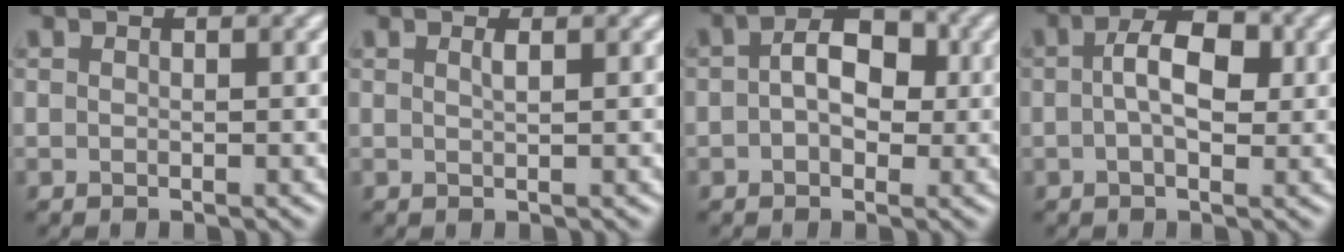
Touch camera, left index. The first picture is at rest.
{"total": 0.9, "force": [0.4, 0.2, 0.7], "torque": [-0.008, 0.002, 0.005]}
{"total": 4.9, "force": [0.5, 3.0, 3.8], "torque": [-0.055, 0.008, -0.003]}
{"total": 4.8, "force": [0.4, 2.5, 4.0], "torque": [-0.069, 0.007, 0.000]}